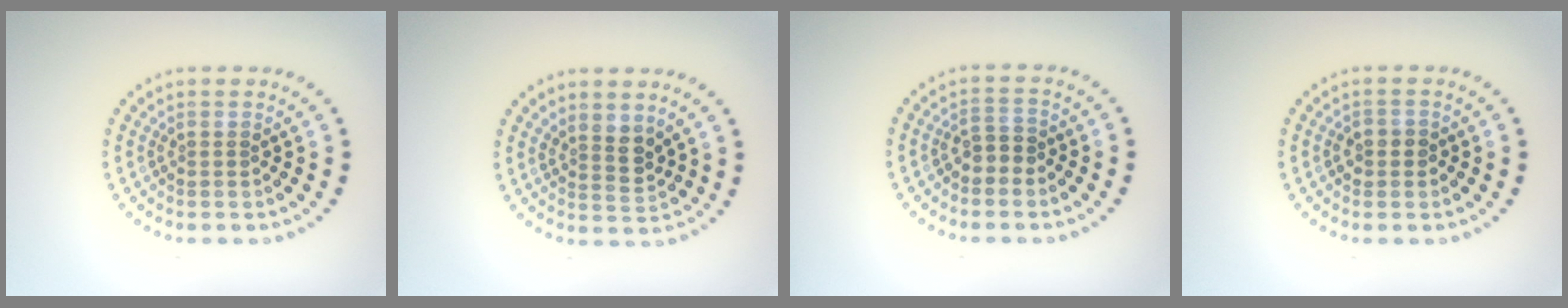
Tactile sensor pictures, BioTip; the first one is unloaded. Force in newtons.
{"total": 2.2, "press": 1.8, "slide": 1.4}
{"total": 1.8, "press": 1.6, "slide": 0.8}
{"total": 1.6, "press": 1.5, "slide": 0.4}